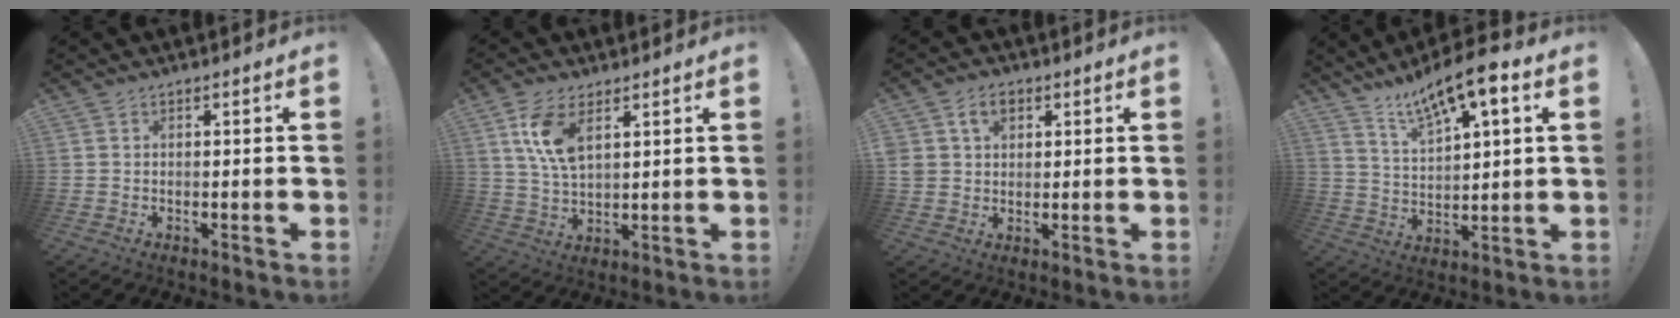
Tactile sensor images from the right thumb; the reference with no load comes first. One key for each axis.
{"total": 9.9, "fx": 4.7, "fy": 4.7, "fz": 7.4, "tx": -0.150, "ty": -0.011, "tz": 0.085}
{"total": 6.7, "fx": 2.9, "fy": 5.0, "fz": 3.4, "tx": -0.058, "ty": 0.000, "tz": 0.057}
{"total": 11.3, "fx": 7.7, "fy": 2.8, "fz": 7.8, "tx": -0.140, "ty": -0.037, "tz": 0.130}